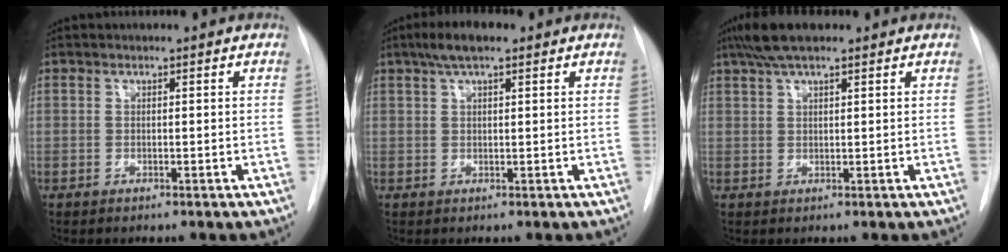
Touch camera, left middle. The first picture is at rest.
{"total": 4.7, "force": [3.0, 1.2, 3.5], "torque": [-0.068, 0.020, 0.050]}
{"total": 6.2, "force": [4.6, 1.3, 4.0], "torque": [-0.076, 0.027, 0.081]}